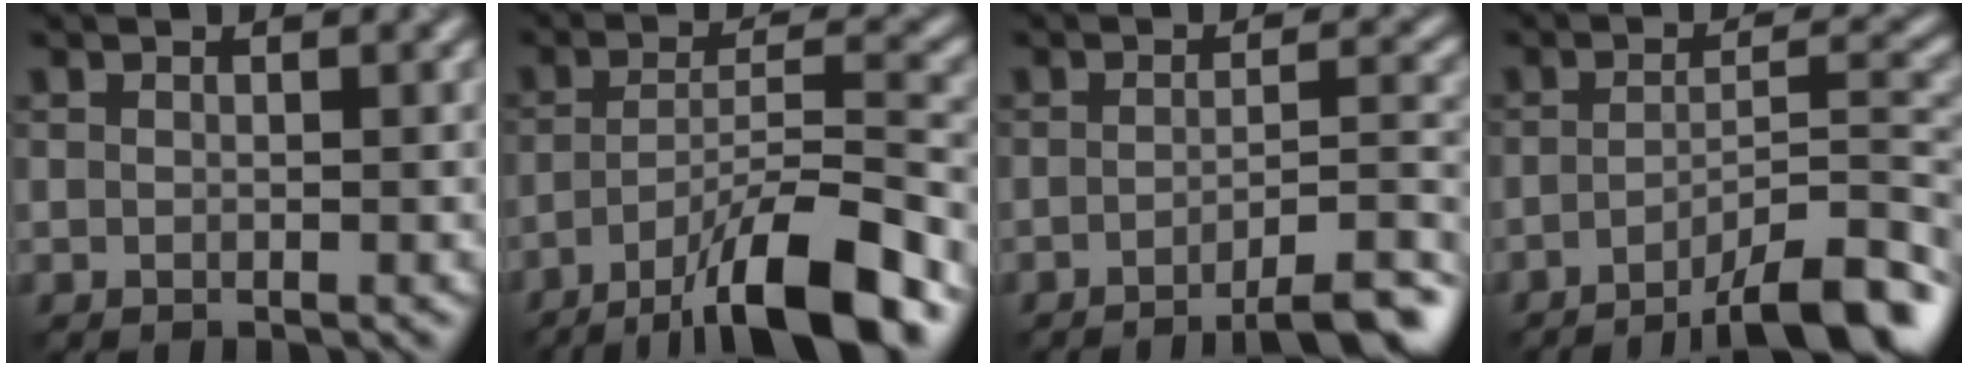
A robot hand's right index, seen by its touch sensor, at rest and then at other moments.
{"total": 10.9, "force": [-7.1, 2.4, 8.0], "torque": [-0.122, 0.012, -0.122]}
{"total": 6.6, "force": [-4.7, 1.3, 4.5], "torque": [-0.046, 0.011, -0.067]}
{"total": 8.9, "force": [-5.9, 2.0, 6.4], "torque": [-0.079, 0.009, -0.090]}